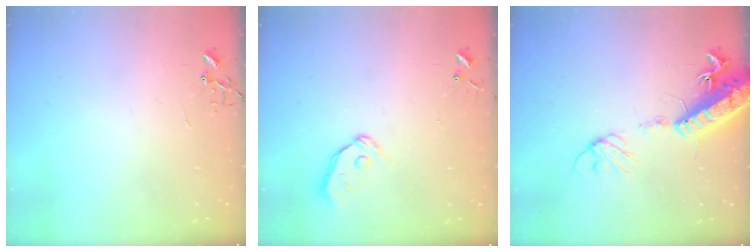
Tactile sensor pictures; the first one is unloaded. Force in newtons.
{"total": 6.8, "press": 6.8, "slide": 0.7}
{"total": 17.2, "press": 16.7, "slide": 3.9}